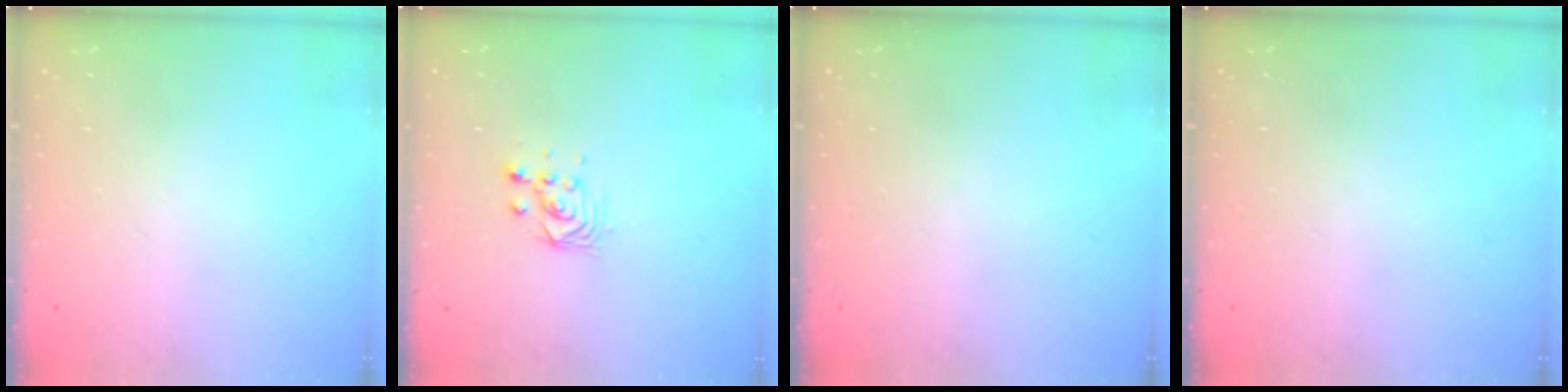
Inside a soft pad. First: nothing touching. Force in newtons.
{"total": 2.8, "press": 2.8, "slide": 0.2}
{"total": 0.0}
{"total": 0.0}